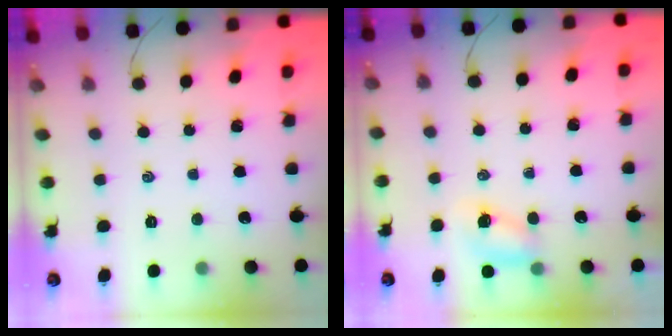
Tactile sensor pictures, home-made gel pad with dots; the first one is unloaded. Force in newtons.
{"total": 5.2, "press": 5.1, "slide": 0.7}